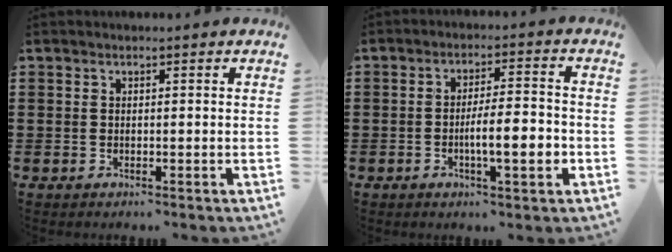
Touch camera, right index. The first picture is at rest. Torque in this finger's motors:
{"motor_torque": [1.89, -0.25, 0.63, 0.21]}